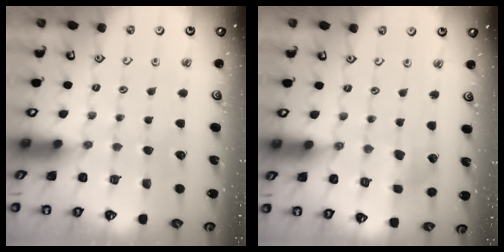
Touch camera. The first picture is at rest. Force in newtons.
{"total": 2.4, "press": 2.4, "slide": 0.2}